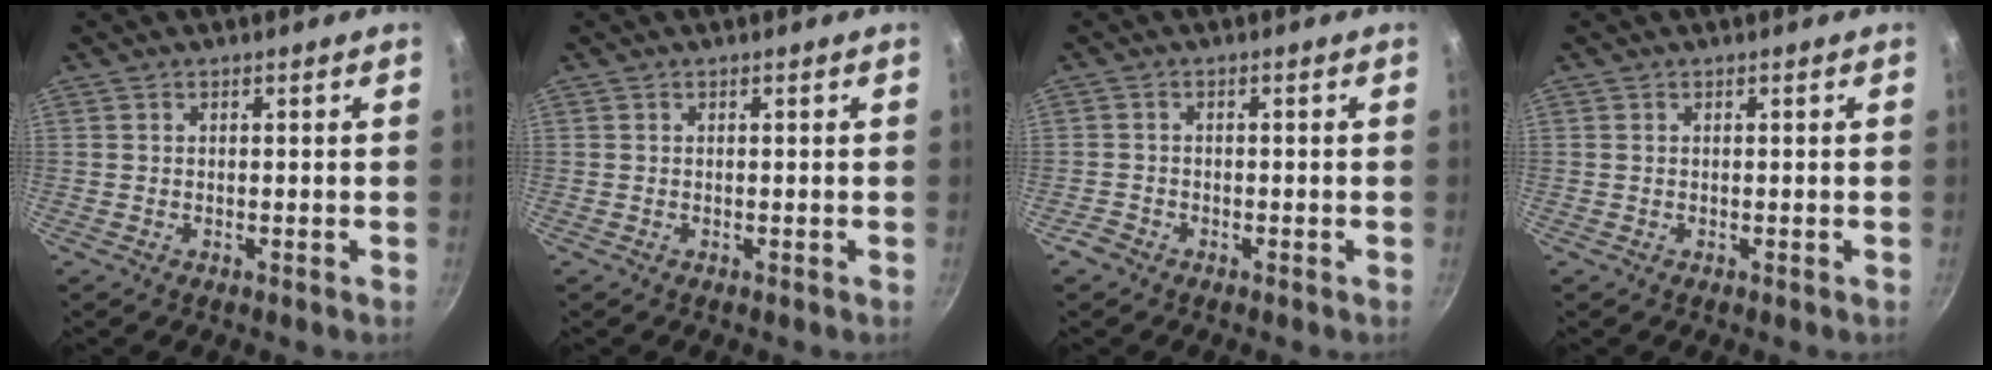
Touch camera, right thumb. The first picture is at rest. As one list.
[{"total": 0.0}, {"total": 2.0, "force": [-1.5, 1.3, 0.5], "torque": [-0.010, 0.014, -0.027]}, {"total": 0.0}]